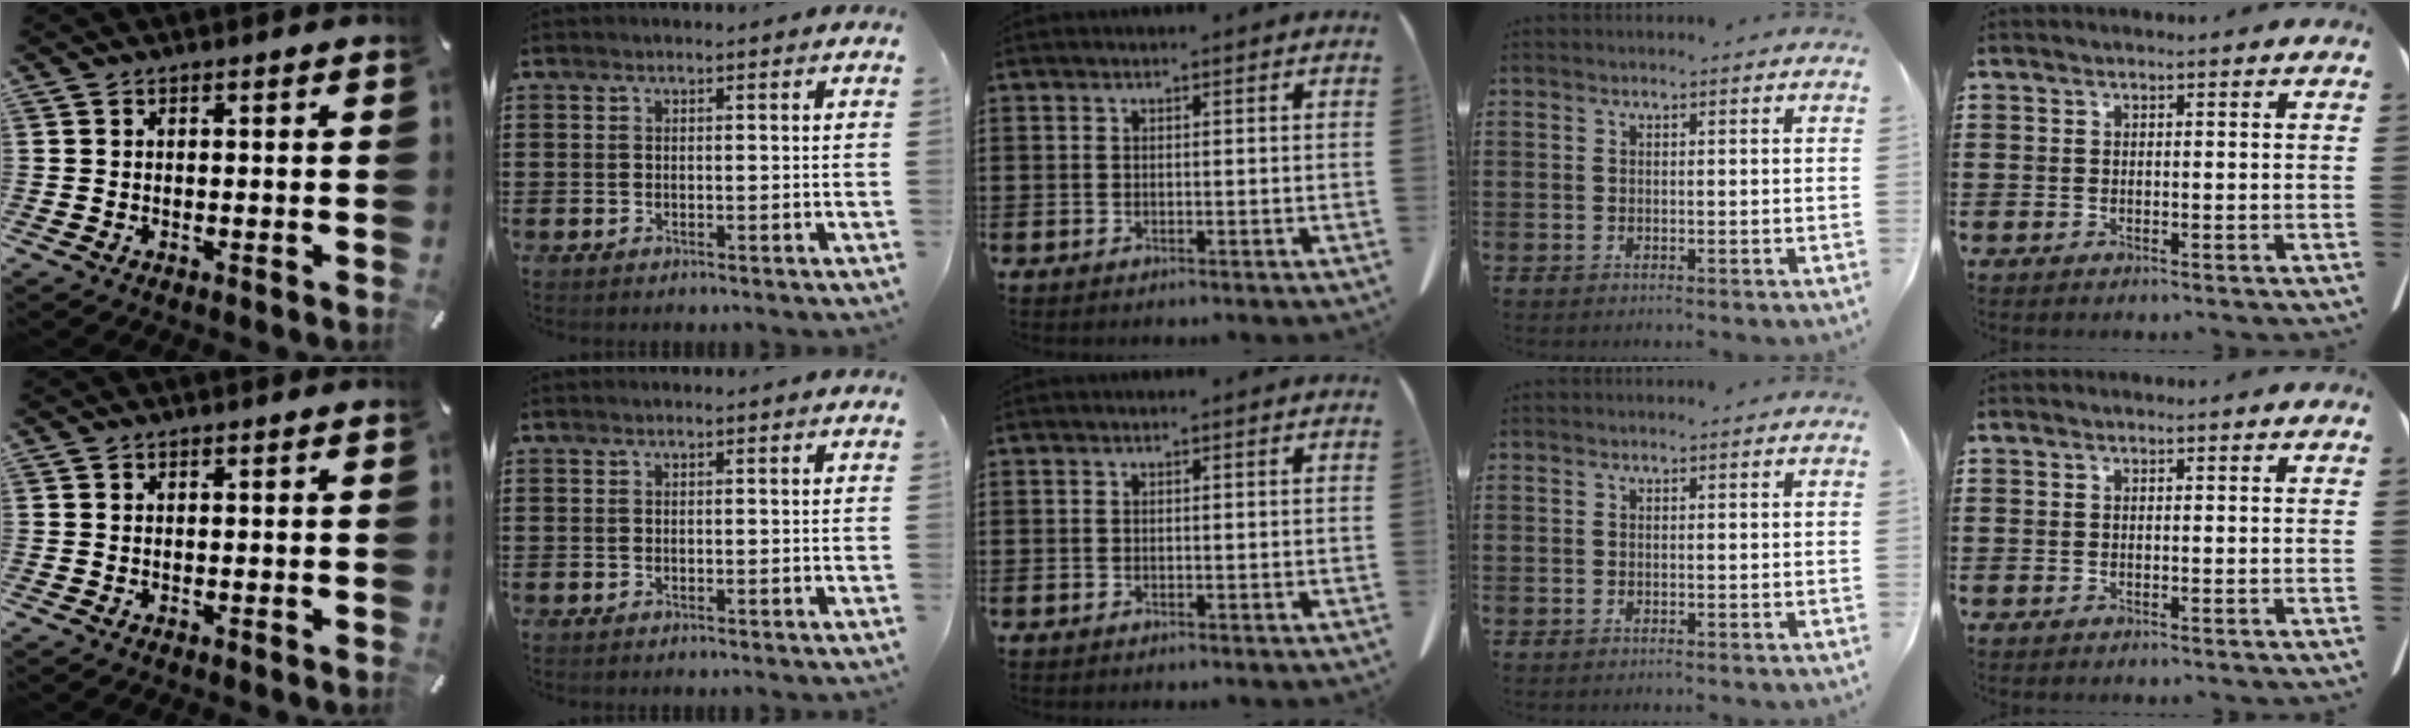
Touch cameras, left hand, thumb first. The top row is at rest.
{}